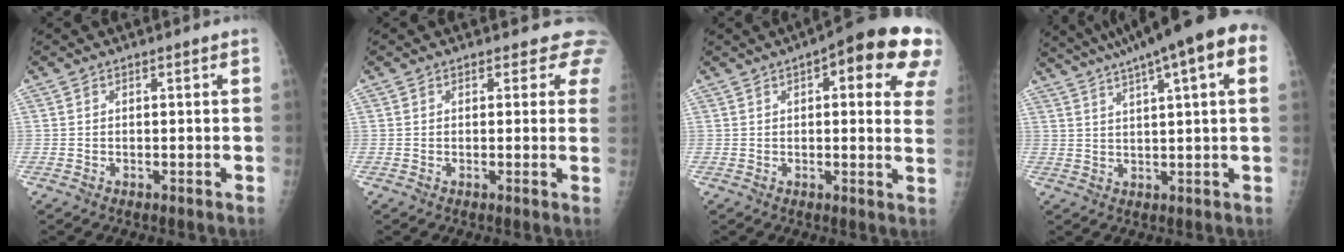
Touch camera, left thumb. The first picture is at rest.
{"total": 4.0, "force": [3.4, 2.0, 0.1], "torque": [0.035, -0.016, 0.014]}
{"total": 17.3, "force": [8.0, 5.4, 14.4], "torque": [-0.153, -0.011, 0.084]}
{"total": 17.5, "force": [9.2, 3.1, 14.5], "torque": [-0.227, 0.030, 0.129]}